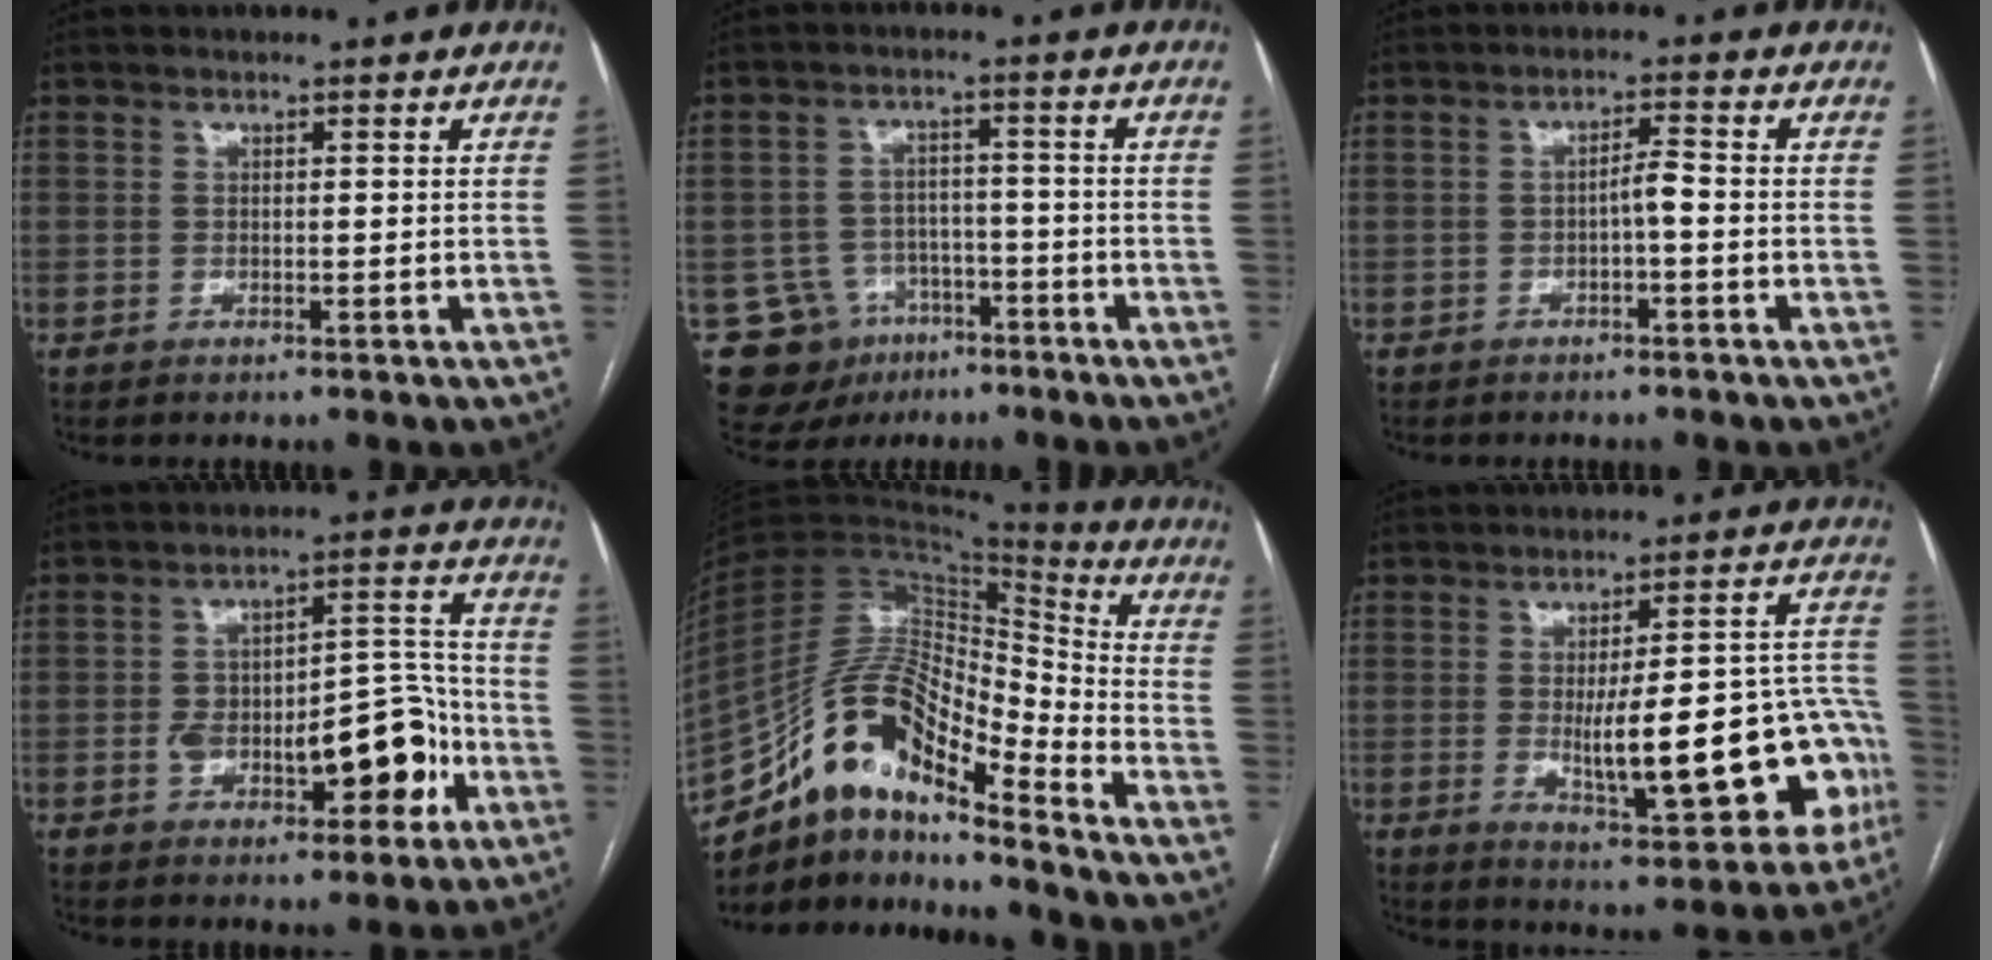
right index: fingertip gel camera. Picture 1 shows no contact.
{"total": 10.6, "force": [-5.6, 8.8, 2.2], "torque": [-0.045, 0.027, -0.075]}
{"total": 2.4, "force": [-0.8, 0.3, 2.2], "torque": [-0.034, 0.005, -0.014]}
{"total": 14.9, "force": [-4.5, 6.2, 12.8], "torque": [-0.184, 0.036, -0.055]}
{"total": 16.4, "force": [-11.4, 4.7, 10.9], "torque": [-0.193, 0.040, -0.198]}
{"total": 20.7, "force": [-3.9, 5.1, 19.7], "torque": [-0.198, 0.028, -0.032]}